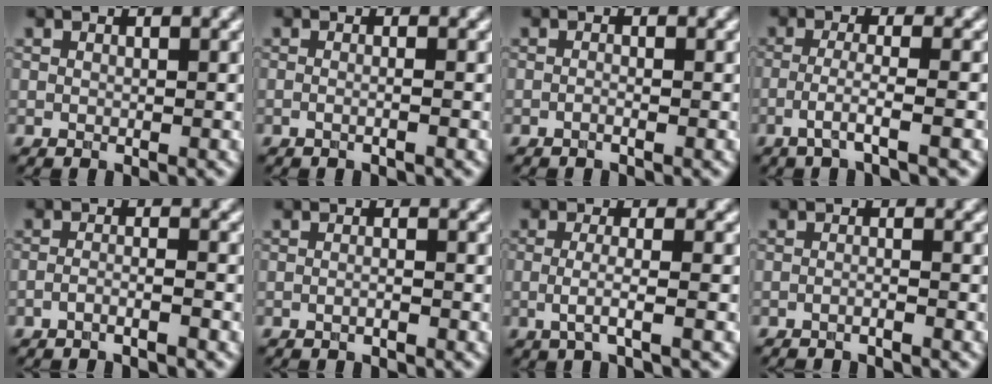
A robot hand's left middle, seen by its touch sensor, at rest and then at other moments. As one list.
[{"total": 1.6, "force": [-0.1, 0.7, 1.4], "torque": [0.005, -0.012, -0.024]}, {"total": 0.6, "force": [-0.4, 0.1, 0.4], "torque": [-0.009, -0.003, -0.008]}, {"total": 3.2, "force": [-1.5, 0.4, 2.9], "torque": [-0.047, 0.002, -0.040]}, {"total": 1.6, "force": [-1.3, 0.2, 1.0], "torque": [-0.014, -0.003, -0.032]}, {"total": 1.0, "force": [-0.6, 0.3, 0.7], "torque": [-0.010, -0.003, -0.017]}, {"total": 2.7, "force": [-0.6, 0.6, 2.5], "torque": [-0.045, -0.005, -0.019]}, {"total": 1.6, "force": [-1.4, 0.3, 0.7], "torque": [-0.003, -0.009, -0.032]}]